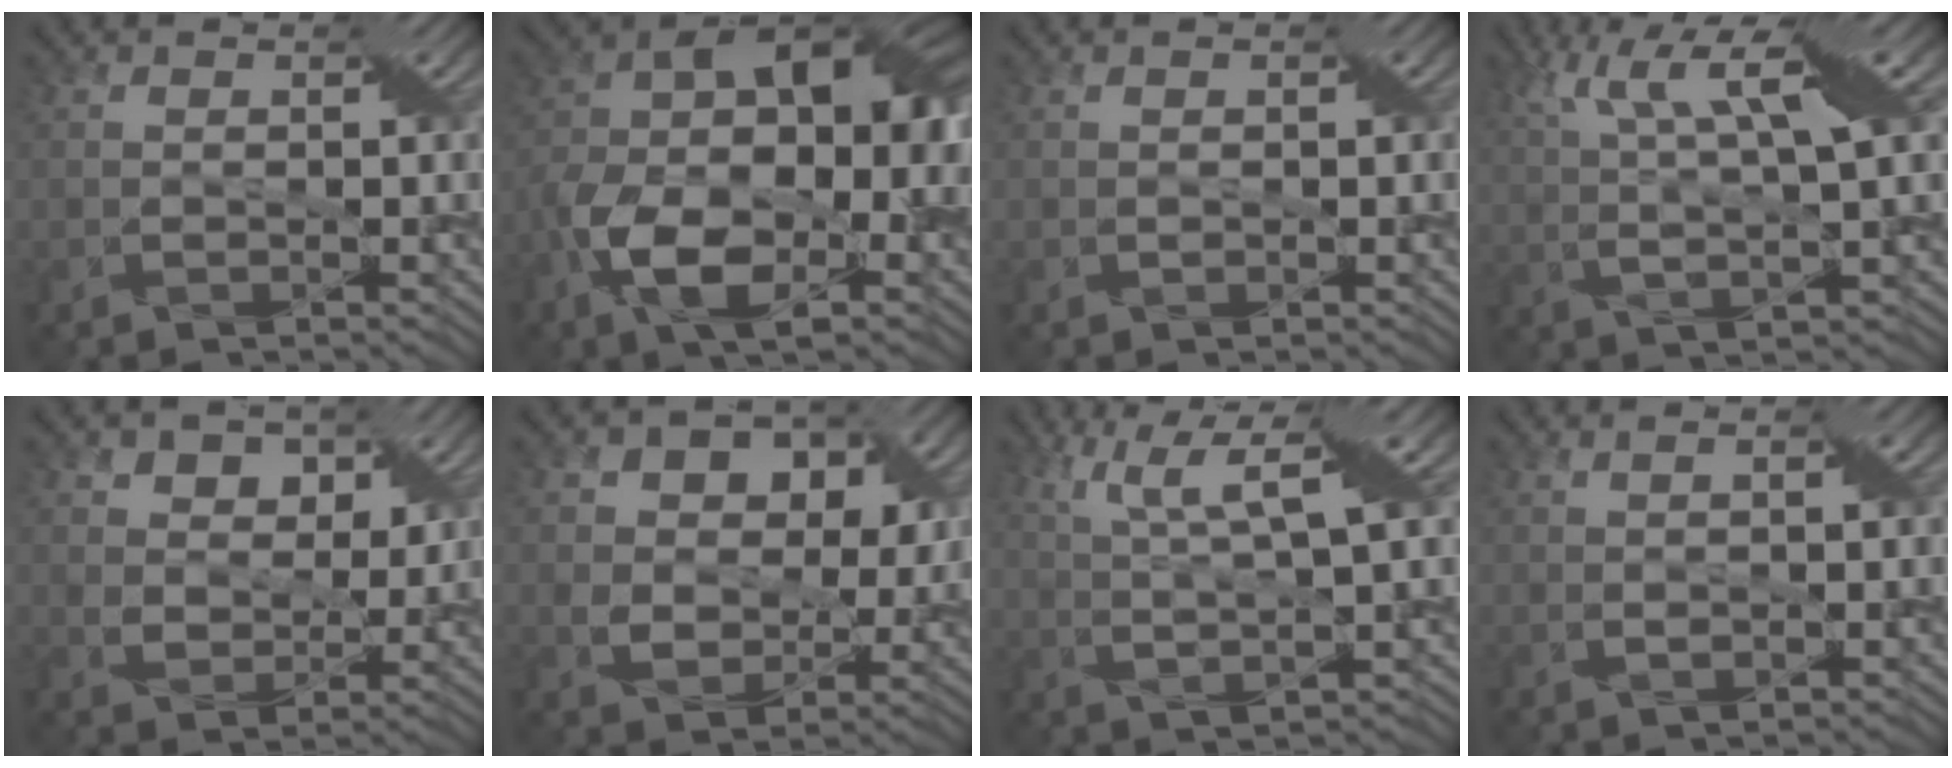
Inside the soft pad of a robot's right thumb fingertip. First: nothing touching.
{"total": 17.5, "force": [-5.1, 9.8, 13.6], "torque": [-0.234, -0.017, -0.089]}
{"total": 0.6, "force": [0.1, 0.3, 0.5], "torque": [-0.009, 0.001, 0.002]}
{"total": 9.3, "force": [3.9, 1.6, 8.3], "torque": [-0.161, 0.013, 0.076]}
{"total": 6.5, "force": [3.1, 4.6, 3.2], "torque": [-0.069, -0.016, 0.052]}
{"total": 10.8, "force": [3.3, 8.0, 6.6], "torque": [-0.125, 0.013, 0.045]}
{"total": 8.5, "force": [3.9, 1.3, 7.4], "torque": [-0.146, 0.007, 0.076]}
{"total": 1.7, "force": [0.6, 0.3, 1.6], "torque": [-0.028, 0.002, 0.015]}